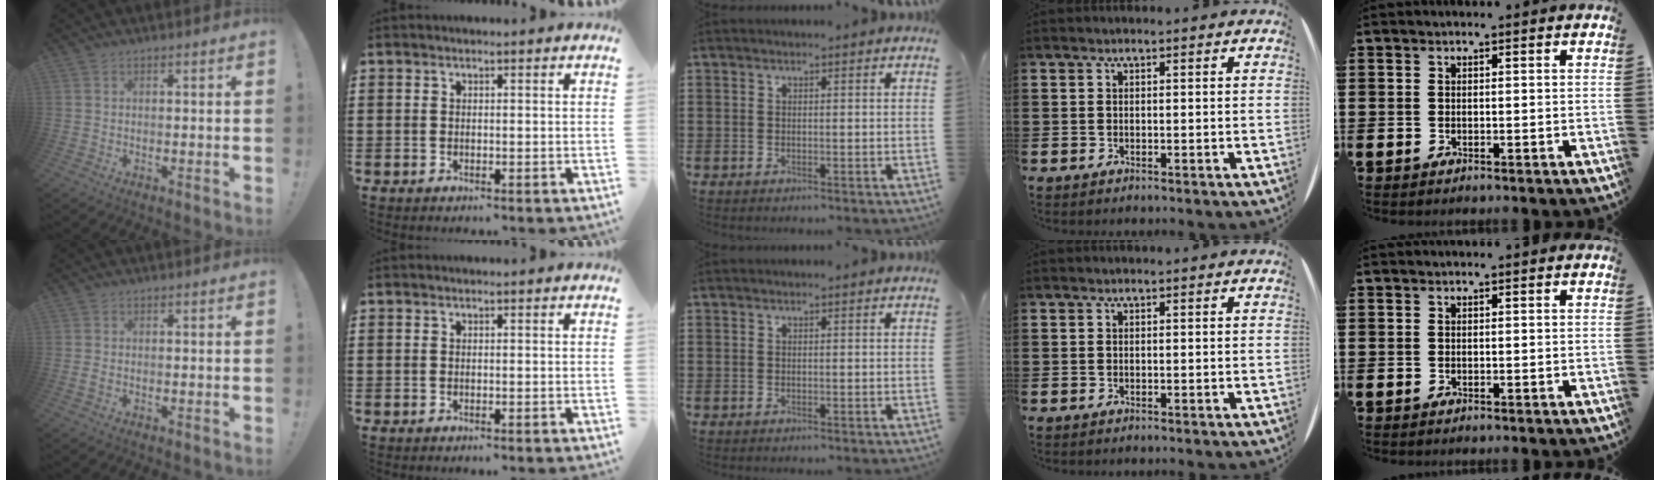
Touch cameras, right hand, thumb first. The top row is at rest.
{"thumb": {"total": 0.8, "force": [-0.2, 0.5, 0.6], "torque": [-0.012, 0.001, -0.004]}}